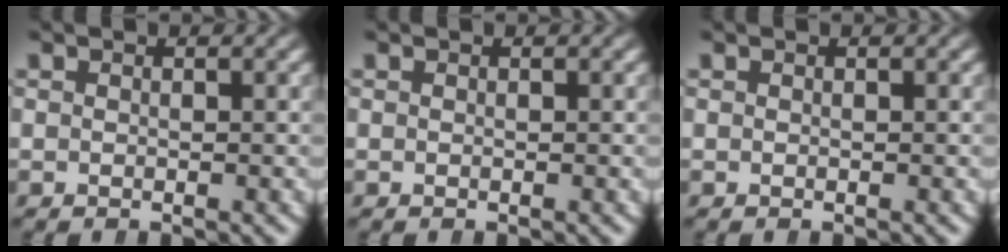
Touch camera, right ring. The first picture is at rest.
{"total": 0.0}
{"total": 0.0}